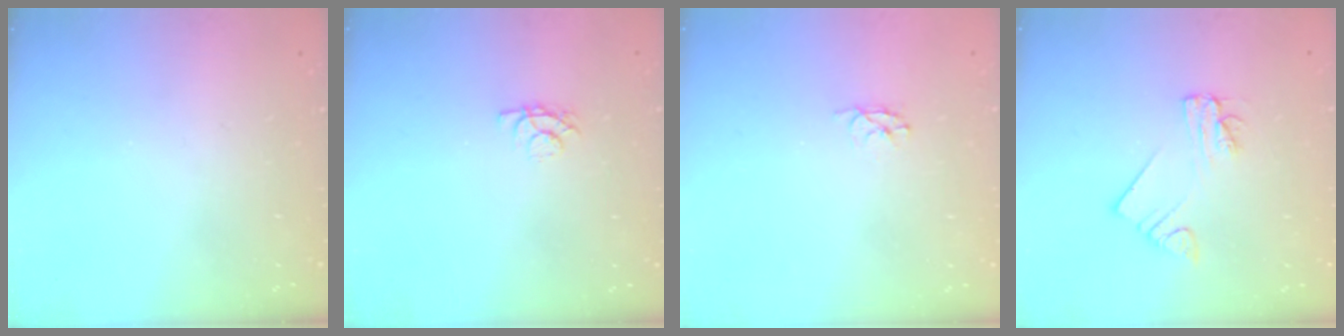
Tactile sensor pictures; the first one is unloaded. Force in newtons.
{"total": 4.2, "press": 4.2, "slide": 0.5}
{"total": 2.9, "press": 2.9, "slide": 0.3}
{"total": 2.2, "press": 2.2, "slide": 0.1}